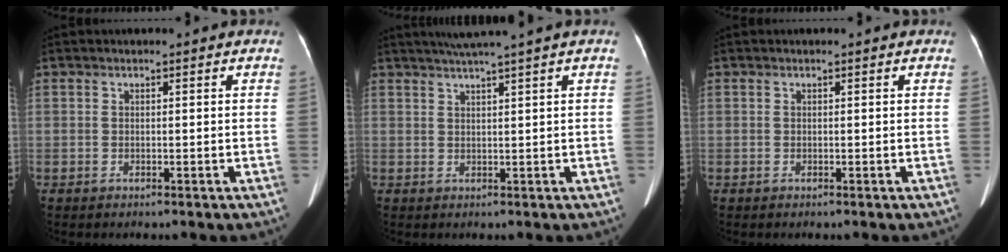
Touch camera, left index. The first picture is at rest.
{"total": 4.4, "force": [3.4, -1.2, 2.5], "torque": [-0.041, 0.014, 0.062]}
{"total": 0.0}